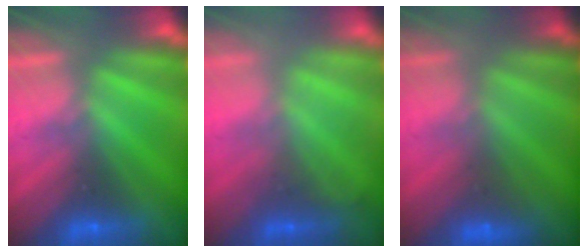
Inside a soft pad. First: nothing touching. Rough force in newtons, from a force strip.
{"total": 2.2}
{"total": 2.4}